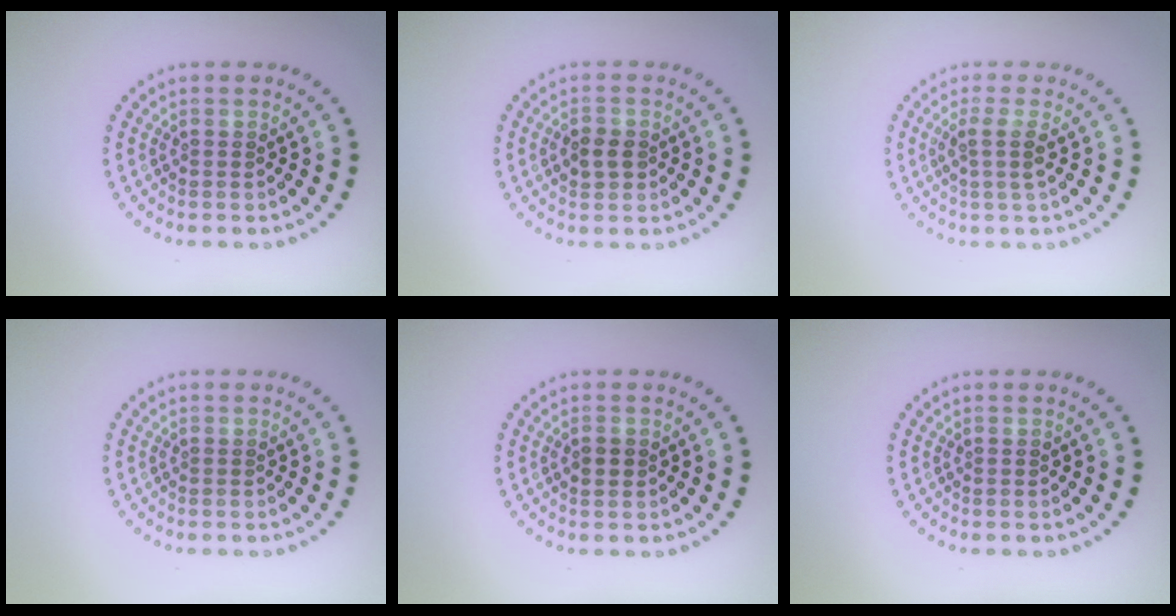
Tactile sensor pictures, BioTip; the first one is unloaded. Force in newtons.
{"total": 2.1, "press": 2.1, "slide": 0.2}
{"total": 1.9, "press": 1.5, "slide": 1.1}
{"total": 0.0}
{"total": 1.2, "press": 1.2, "slide": 0.2}
{"total": 0.0}